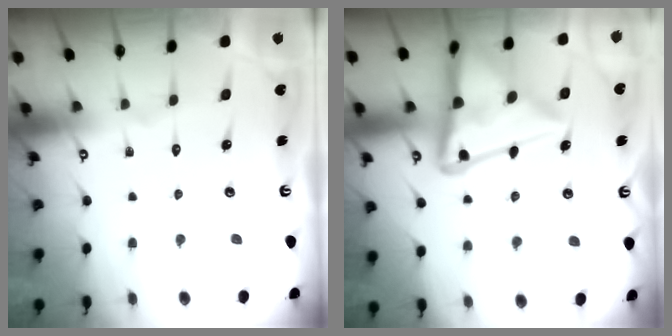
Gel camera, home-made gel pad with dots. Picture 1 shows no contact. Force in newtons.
{"total": 19.6, "press": 19.5, "slide": 1.9}